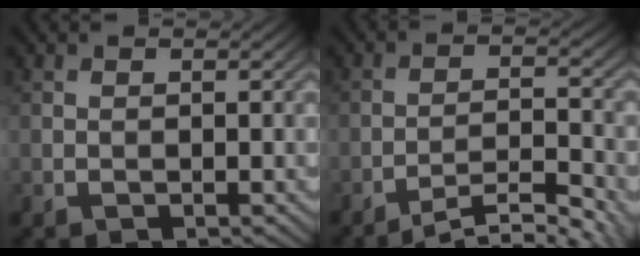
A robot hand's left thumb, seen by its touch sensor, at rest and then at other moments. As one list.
[{"total": 5.5, "force": [-4.6, 0.2, 3.0], "torque": [-0.053, 0.006, -0.069]}]